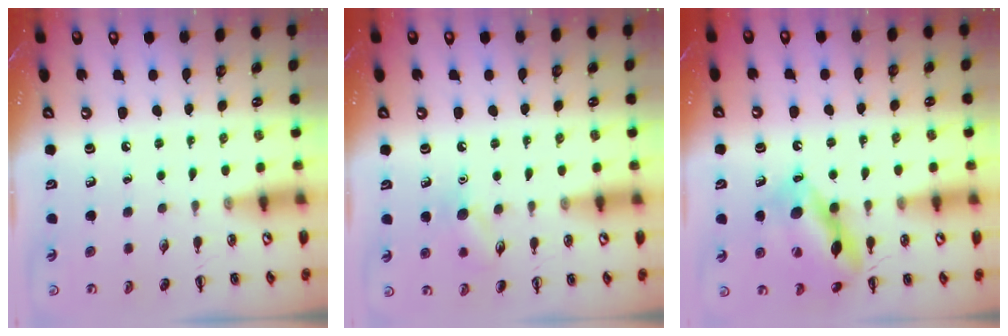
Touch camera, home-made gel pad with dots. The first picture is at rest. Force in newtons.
{"total": 8.0, "press": 7.9, "slide": 1.5}
{"total": 14.0, "press": 13.9, "slide": 1.4}